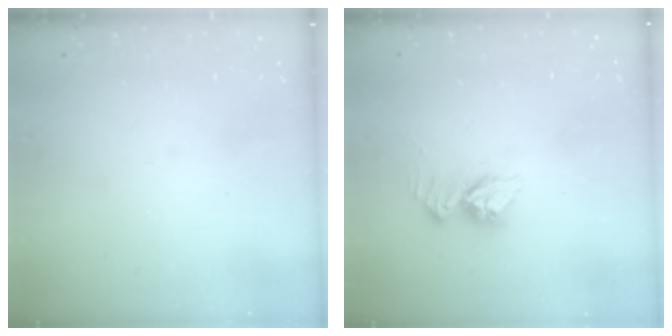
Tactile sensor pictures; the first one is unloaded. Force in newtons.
{"total": 9.7, "press": 9.7, "slide": 0.9}